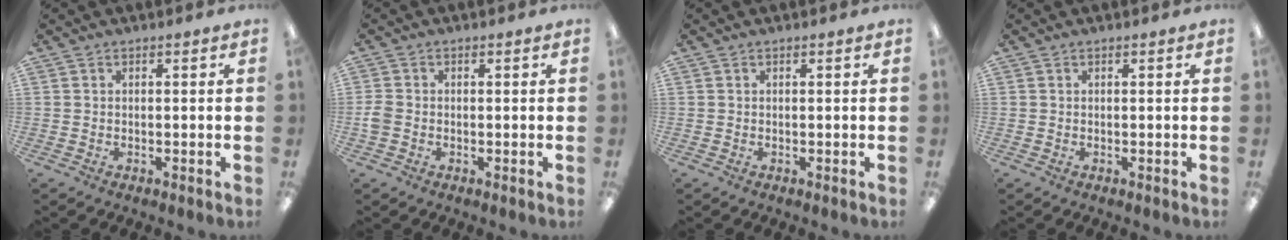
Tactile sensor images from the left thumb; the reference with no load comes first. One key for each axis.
{"total": 2.3, "fx": -0.5, "fy": 1.9, "fz": 1.3, "tx": -0.028, "ty": 0.001, "tz": -0.010}
{"total": 0.0}
{"total": 0.0}